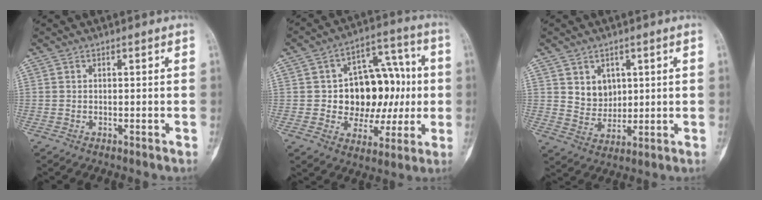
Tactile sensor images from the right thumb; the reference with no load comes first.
{"total": 17.8, "force": [0.2, 12.5, 12.7], "torque": [-0.122, 0.035, 0.014]}
{"total": 5.9, "force": [2.1, 4.9, 2.6], "torque": [-0.016, -0.017, 0.046]}